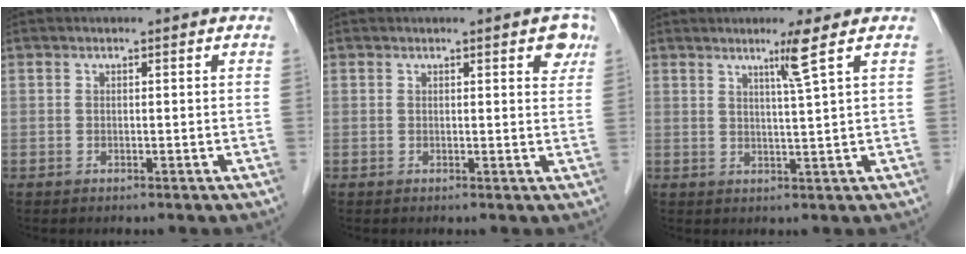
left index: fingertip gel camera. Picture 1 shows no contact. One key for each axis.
{"total": 2.7, "fx": 1.6, "fy": 0.7, "fz": 2.1, "tx": -0.015, "ty": -0.002, "tz": 0.014}
{"total": 3.3, "fx": 1.8, "fy": -1.5, "fz": 2.3, "tx": -0.048, "ty": -0.012, "tz": 0.040}